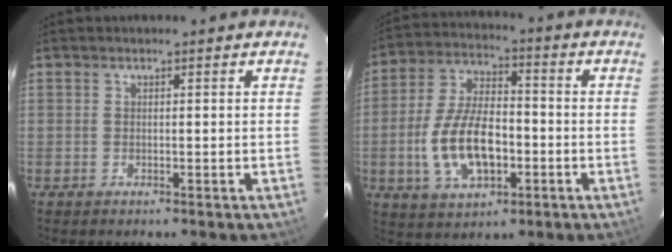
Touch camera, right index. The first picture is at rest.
{"total": 14.6, "force": [-3.7, 7.6, 11.9], "torque": [-0.246, 0.008, -0.056]}